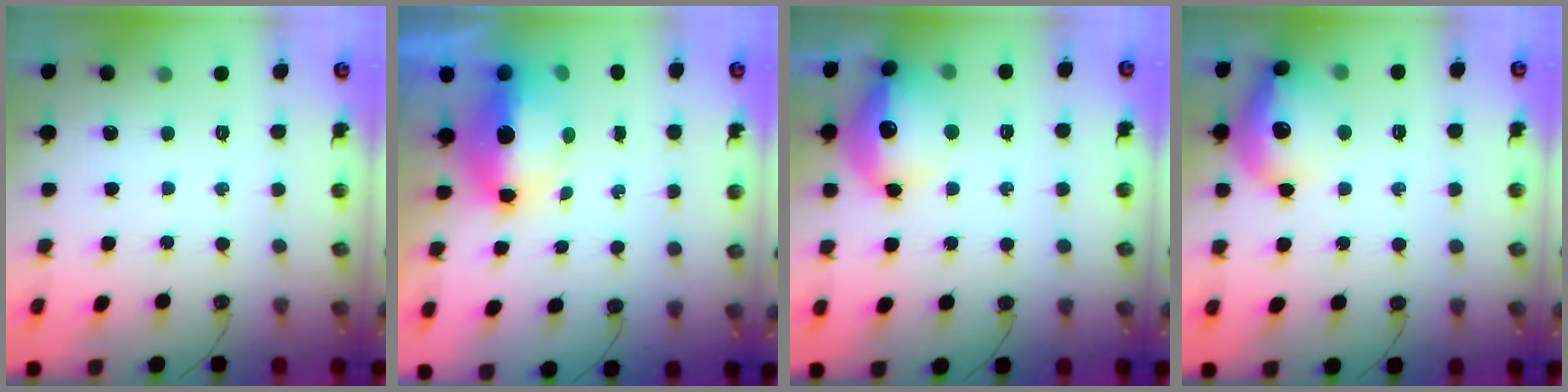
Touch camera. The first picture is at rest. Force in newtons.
{"total": 10.8, "press": 10.6, "slide": 1.6}
{"total": 16.0, "press": 16.0, "slide": 1.3}
{"total": 15.9, "press": 15.8, "slide": 1.1}